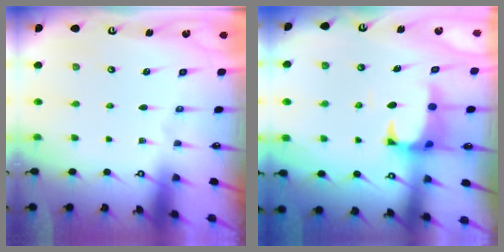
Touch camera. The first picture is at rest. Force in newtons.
{"total": 1.7, "press": 1.3, "slide": 1.1}